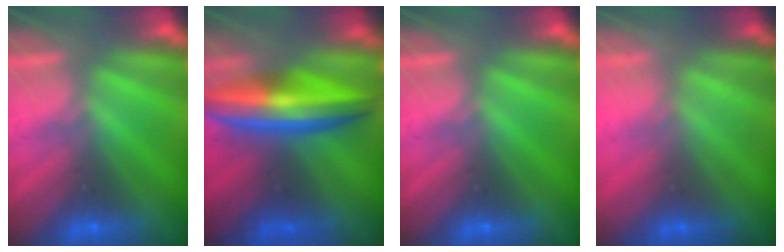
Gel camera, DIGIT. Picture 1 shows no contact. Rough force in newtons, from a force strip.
{"total": 5.8}
{"total": 0.0}
{"total": 2.0}